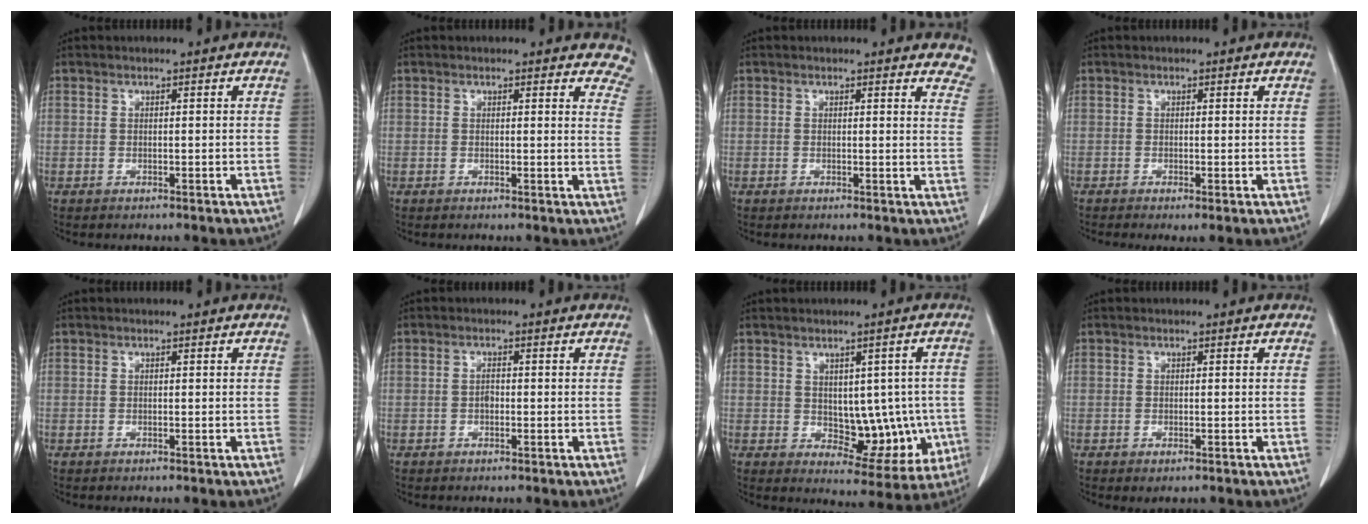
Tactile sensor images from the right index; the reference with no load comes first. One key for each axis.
{"total": 6.2, "fx": 5.7, "fy": 2.1, "fz": 1.1, "tx": 0.021, "ty": -0.016, "tz": 0.024}
{"total": 6.5, "fx": 6.2, "fy": 1.7, "fz": 1.3, "tx": 0.016, "ty": -0.020, "tz": 0.032}
{"total": 1.3, "fx": -0.4, "fy": 0.3, "fz": 1.2, "tx": -0.022, "ty": -0.004, "tz": -0.006}
{"total": 0.0}
{"total": 1.0, "fx": -0.3, "fy": 0.5, "fz": 0.9, "tx": -0.017, "ty": 0.002, "tz": -0.007}
{"total": 9.9, "fx": -0.7, "fy": 5.7, "fz": 8.0, "tx": -0.079, "ty": 0.011, "tz": 0.012}
{"total": 1.0, "fx": -0.6, "fy": 0.4, "fz": 0.7, "tx": -0.009, "ty": -0.002, "tz": -0.004}